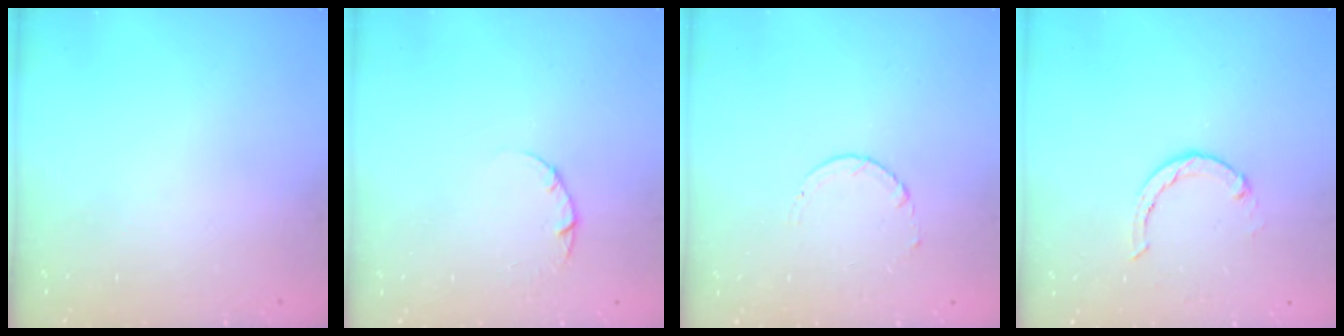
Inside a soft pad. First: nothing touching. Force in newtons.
{"total": 2.2, "press": 2.2, "slide": 0.3}
{"total": 1.7, "press": 1.7, "slide": 0.2}
{"total": 3.0, "press": 3.0, "slide": 0.4}